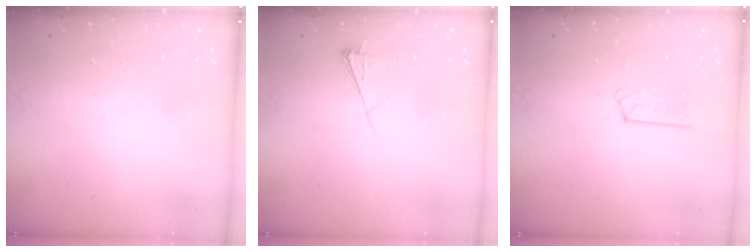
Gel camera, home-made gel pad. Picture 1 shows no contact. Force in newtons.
{"total": 4.8, "press": 4.8, "slide": 0.6}
{"total": 6.2, "press": 6.2, "slide": 0.4}